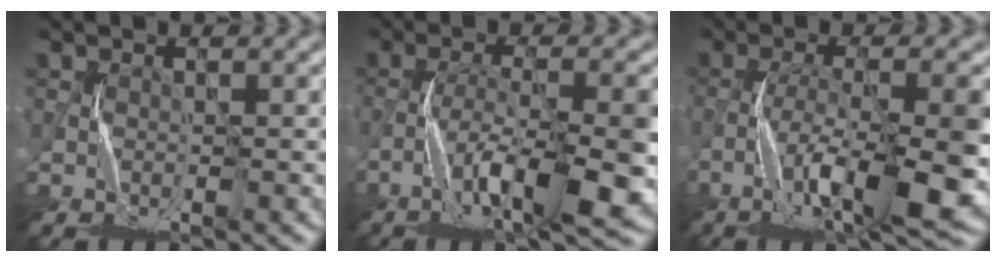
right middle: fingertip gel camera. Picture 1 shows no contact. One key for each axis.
{"total": 8.6, "fx": -4.1, "fy": 1.7, "fz": 7.4, "tx": -0.130, "ty": 0.003, "tz": -0.072}
{"total": 9.9, "fx": -4.3, "fy": 2.0, "fz": 8.7, "tx": -0.152, "ty": -0.001, "tz": -0.073}